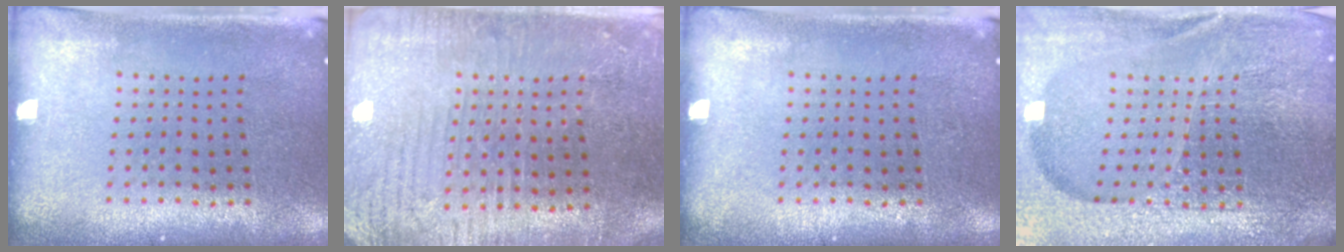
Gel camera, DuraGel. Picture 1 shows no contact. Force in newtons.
{"total": 3.2, "press": 3.1, "slide": 0.7}
{"total": 0.0}
{"total": 6.1, "press": 5.4, "slide": 2.9}